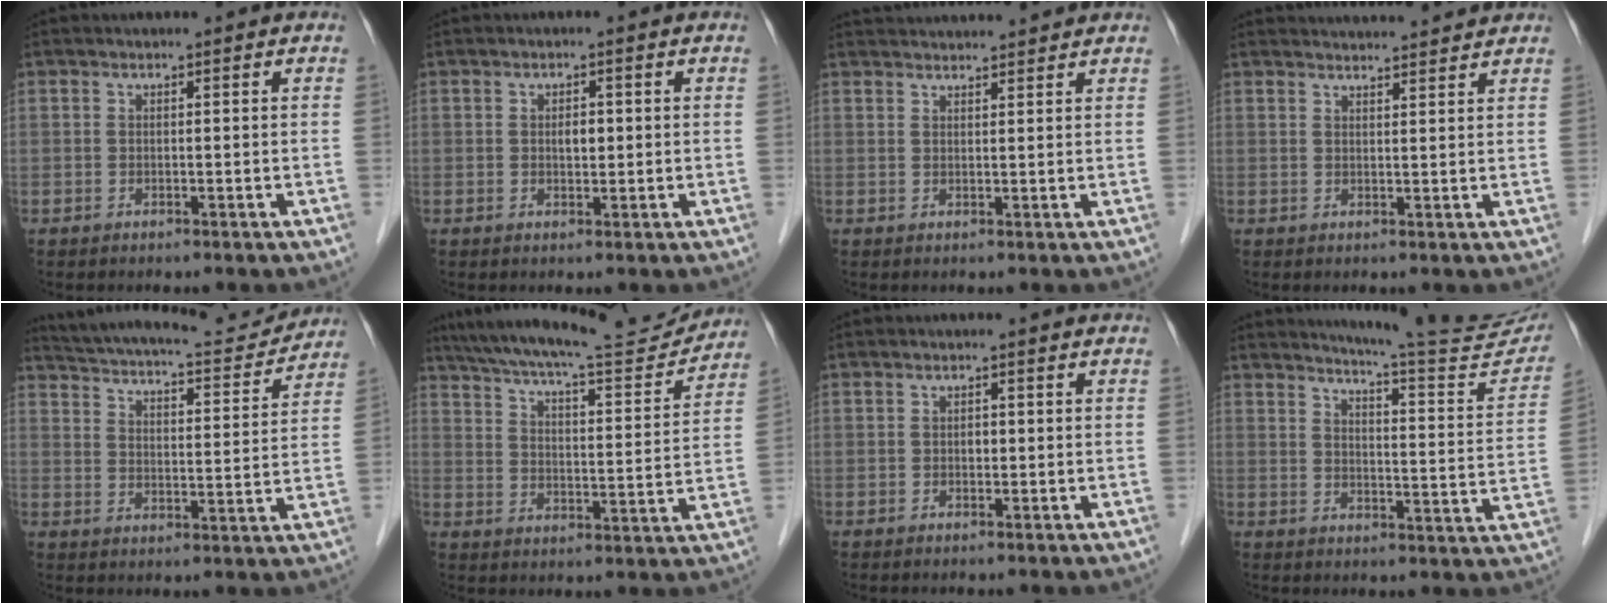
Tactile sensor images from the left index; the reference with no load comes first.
{"total": 1.9, "force": [0.2, 1.0, 1.5], "torque": [-0.025, 0.001, 0.003]}
{"total": 8.7, "force": [8.4, 0.6, 2.1], "torque": [-0.031, 0.034, 0.113]}
{"total": 8.2, "force": [8.1, 0.5, 1.5], "torque": [-0.019, 0.021, 0.096]}
{"total": 16.8, "force": [15.8, 2.7, 5.1], "torque": [-0.088, 0.001, 0.222]}
{"total": 19.5, "force": [18.2, 1.7, 7.0], "torque": [-0.120, -0.012, 0.259]}
{"total": 1.0, "force": [0.0, 0.7, 0.7], "torque": [-0.011, 0.002, -0.001]}
{"total": 17.3, "force": [16.2, 0.4, 6.1], "torque": [-0.087, -0.074, 0.195]}